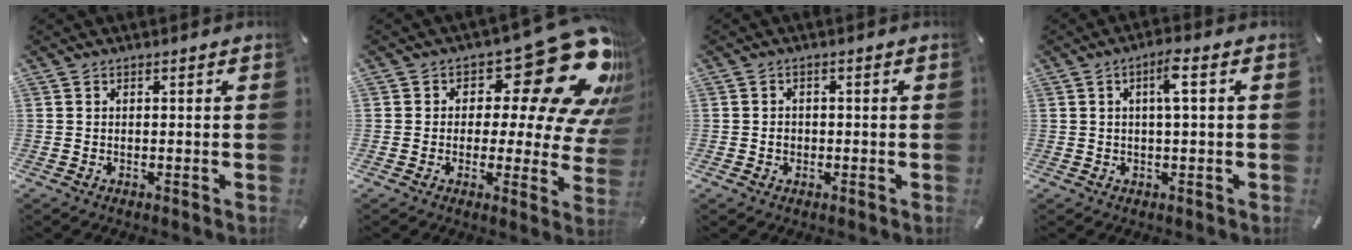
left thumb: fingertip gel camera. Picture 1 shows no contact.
{"total": 21.7, "force": [11.2, 9.1, 16.2], "torque": [-0.213, -0.083, 0.182]}
{"total": 1.9, "force": [-0.4, 1.6, 0.9], "torque": [-0.018, 0.006, -0.011]}
{"total": 4.7, "force": [1.0, 1.0, 4.5], "torque": [-0.081, 0.003, 0.011]}